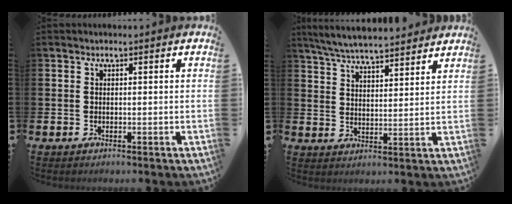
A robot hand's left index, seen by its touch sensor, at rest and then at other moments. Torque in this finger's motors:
{"motor_torque": [1.12, -1.02, 0.83, 0.21]}